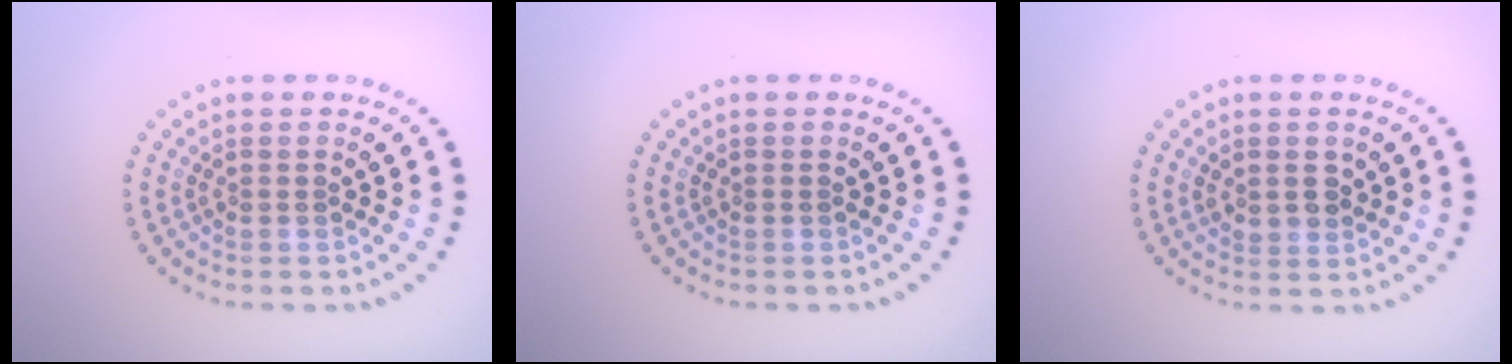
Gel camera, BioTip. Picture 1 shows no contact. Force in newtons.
{"total": 0.0}
{"total": 2.0, "press": 1.9, "slide": 0.5}